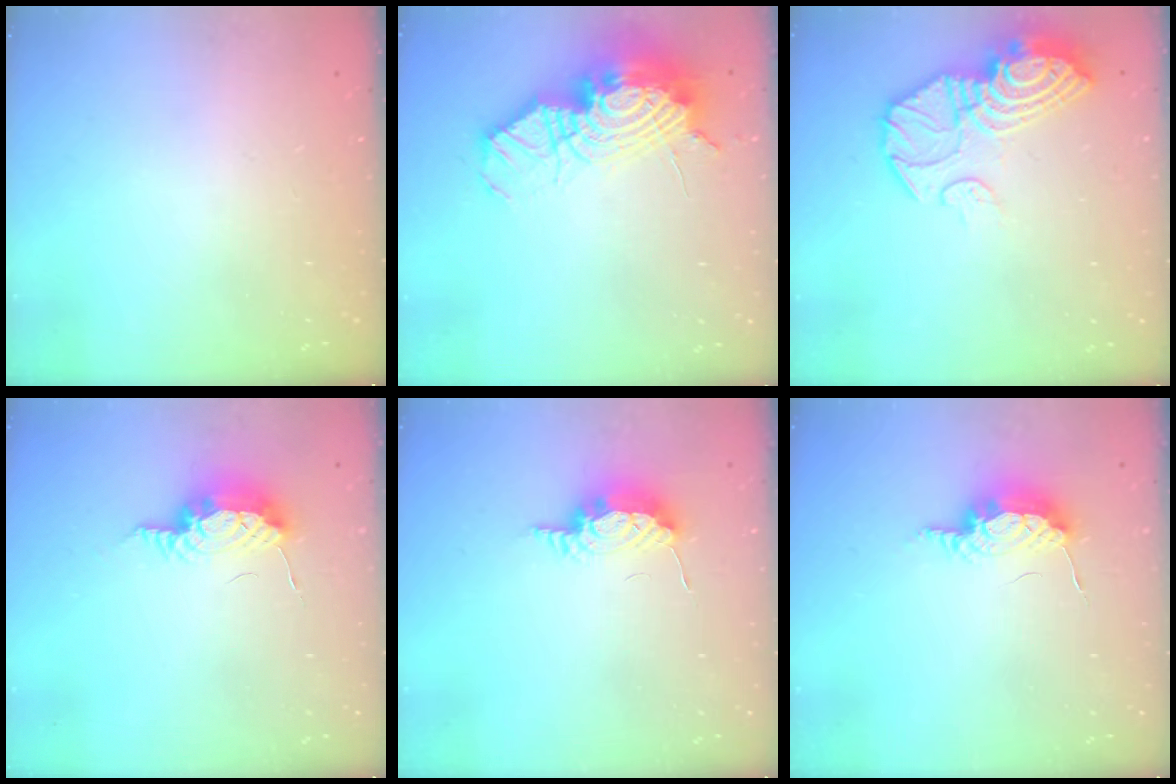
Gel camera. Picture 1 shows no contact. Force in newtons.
{"total": 20.7, "press": 20.6, "slide": 2.1}
{"total": 16.1, "press": 16.1, "slide": 1.3}
{"total": 8.5, "press": 8.3, "slide": 1.8}
{"total": 9.5, "press": 8.5, "slide": 4.1}
{"total": 7.5, "press": 7.5, "slide": 0.9}